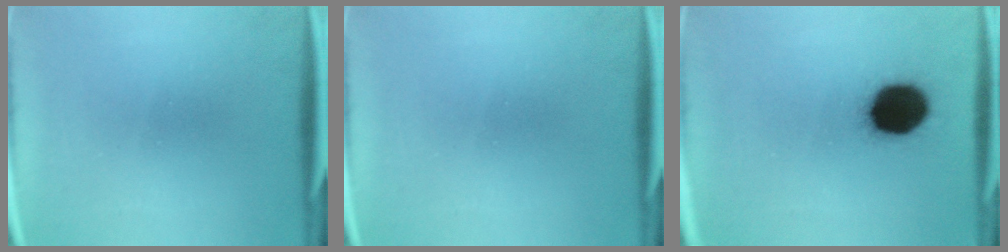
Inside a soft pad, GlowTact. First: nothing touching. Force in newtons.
{"total": 0.0}
{"total": 15.6}